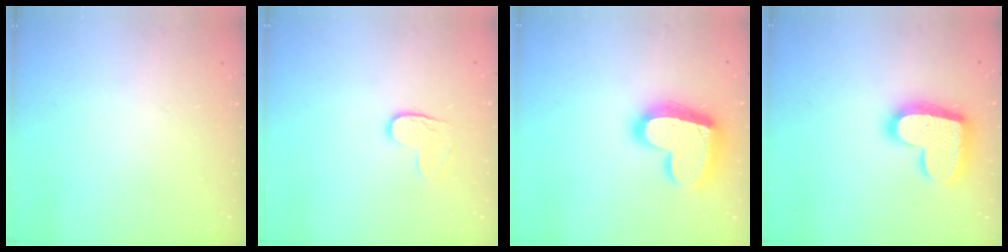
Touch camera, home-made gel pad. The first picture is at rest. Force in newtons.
{"total": 5.2, "press": 5.2, "slide": 0.2}
{"total": 20.9, "press": 20.8, "slide": 1.8}
{"total": 17.7, "press": 17.7, "slide": 1.2}